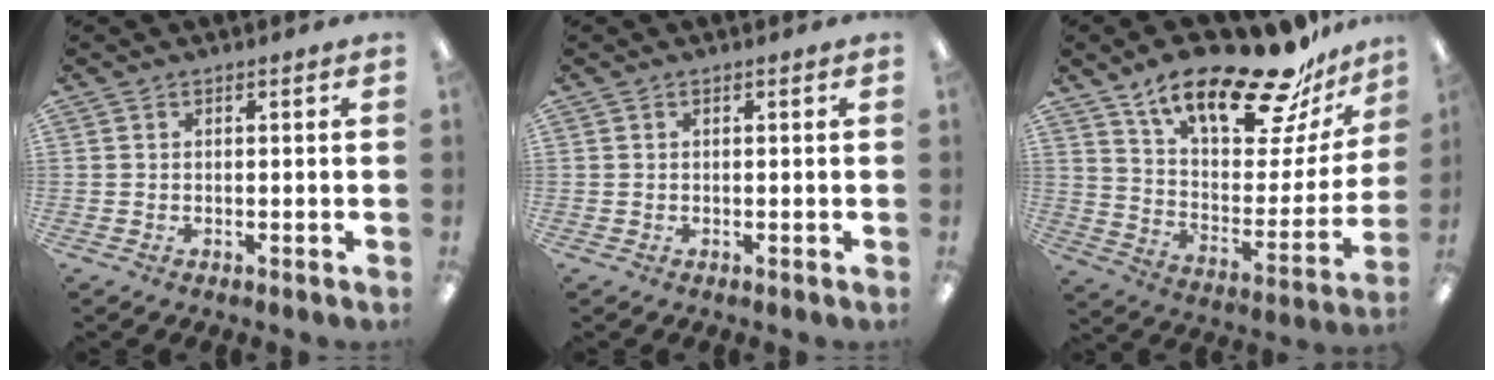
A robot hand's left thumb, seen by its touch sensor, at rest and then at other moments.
{"total": 0.0}
{"total": 23.0, "force": [17.6, 6.9, 13.2], "torque": [-0.214, -0.113, 0.296]}